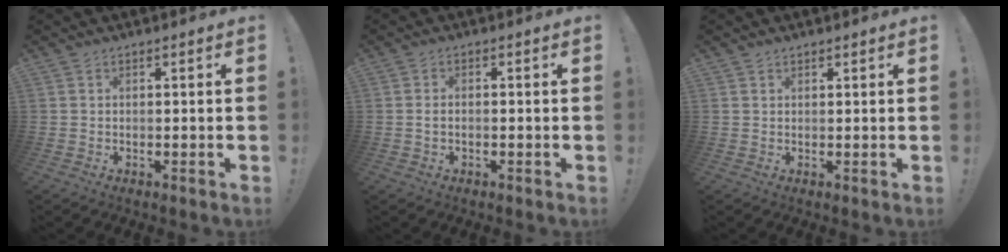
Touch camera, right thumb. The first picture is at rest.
{"total": 1.2, "force": [-0.3, 0.7, 1.0], "torque": [-0.024, 0.004, -0.004]}
{"total": 0.8, "force": [0.7, 0.4, 0.0], "torque": [0.000, -0.001, 0.013]}